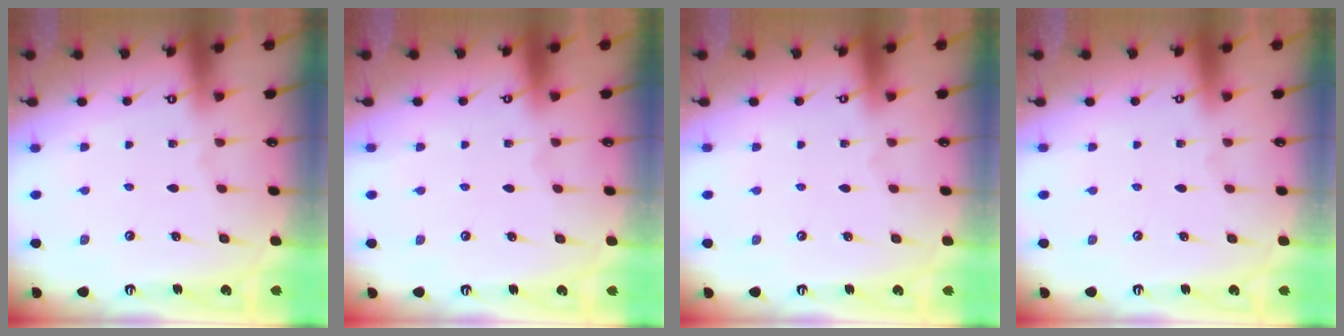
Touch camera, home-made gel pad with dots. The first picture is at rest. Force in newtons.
{"total": 0.0}
{"total": 0.0}
{"total": 0.0}